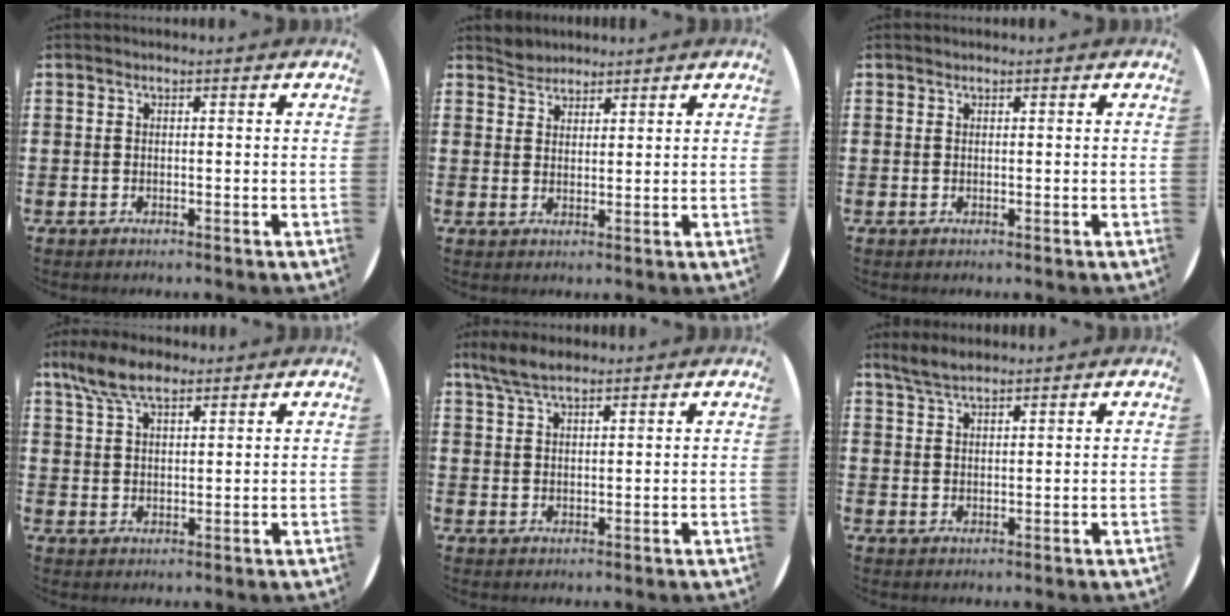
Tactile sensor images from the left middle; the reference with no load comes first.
{"total": 2.2, "force": [2.1, 0.6, -0.4], "torque": [0.005, 0.005, 0.043]}
{"total": 0.0}
{"total": 6.5, "force": [4.9, 2.6, 3.4], "torque": [-0.078, -0.001, 0.091]}
{"total": 4.2, "force": [3.4, 1.2, 2.2], "torque": [-0.048, 0.001, 0.063]}
{"total": 3.0, "force": [2.6, 0.7, 1.3], "torque": [-0.030, 0.002, 0.049]}